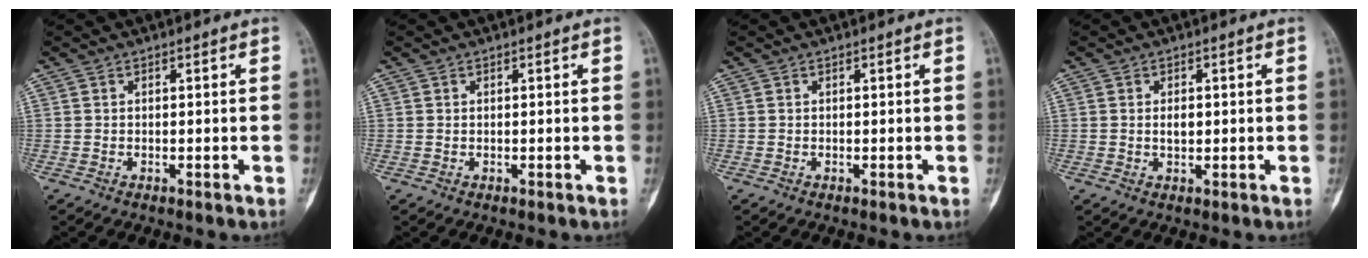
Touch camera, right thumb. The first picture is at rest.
{"total": 0.0}
{"total": 0.0}
{"total": 1.9, "force": [0.1, 1.1, 1.5], "torque": [-0.019, 0.000, 0.003]}